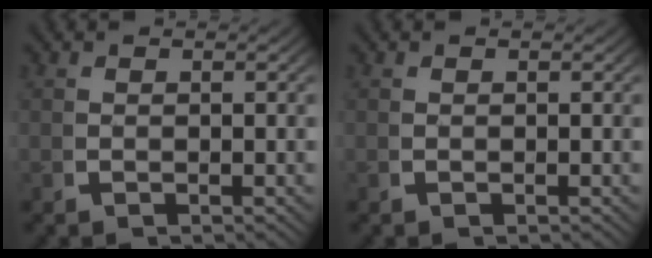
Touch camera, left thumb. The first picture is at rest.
{"total": 0.0}